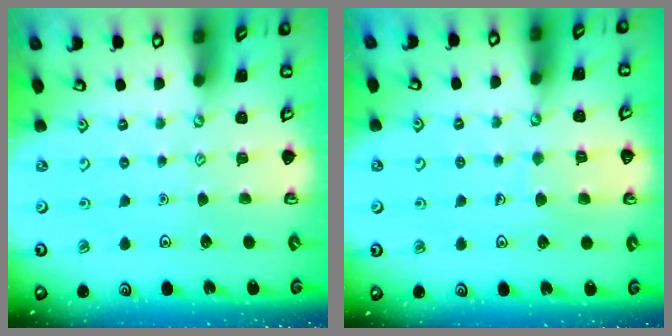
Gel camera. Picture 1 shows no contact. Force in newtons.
{"total": 6.8, "press": 6.8, "slide": 0.4}